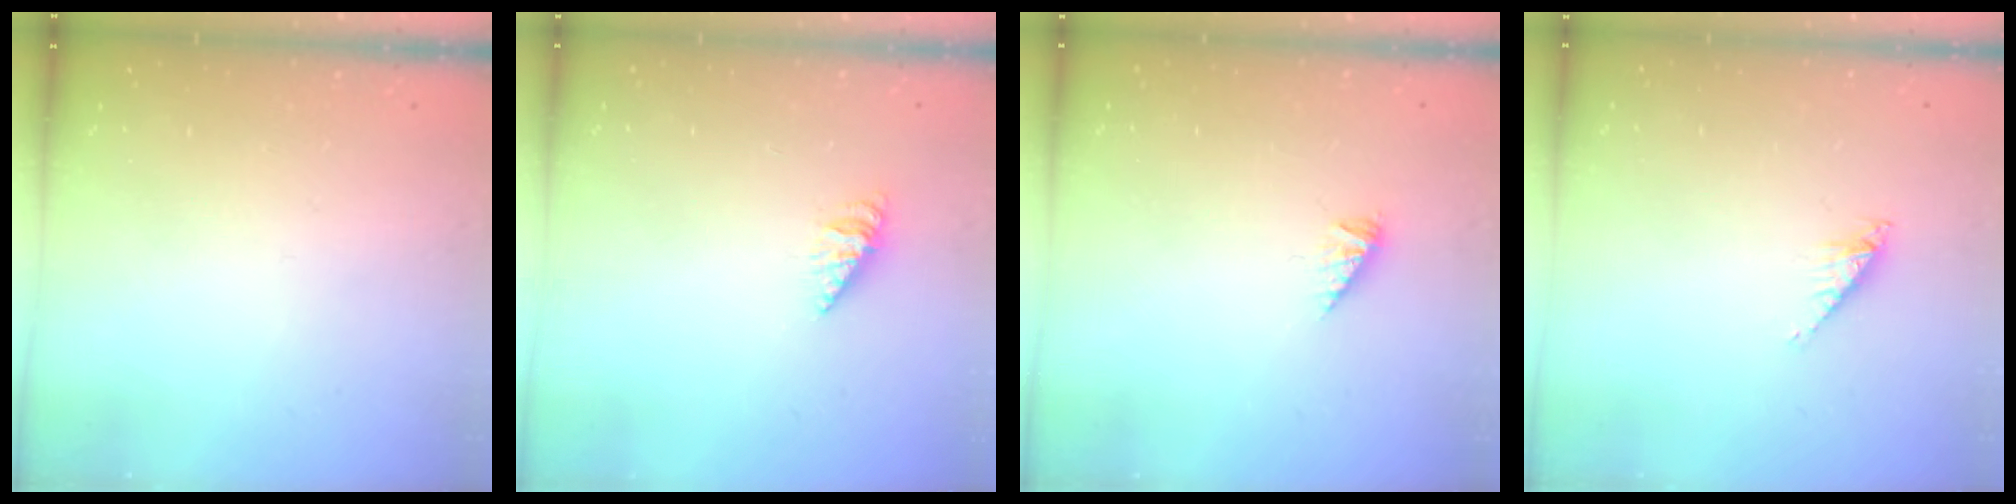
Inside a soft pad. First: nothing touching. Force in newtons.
{"total": 2.6, "press": 2.6, "slide": 0.4}
{"total": 2.1, "press": 2.1, "slide": 0.2}
{"total": 2.7, "press": 2.7, "slide": 0.3}